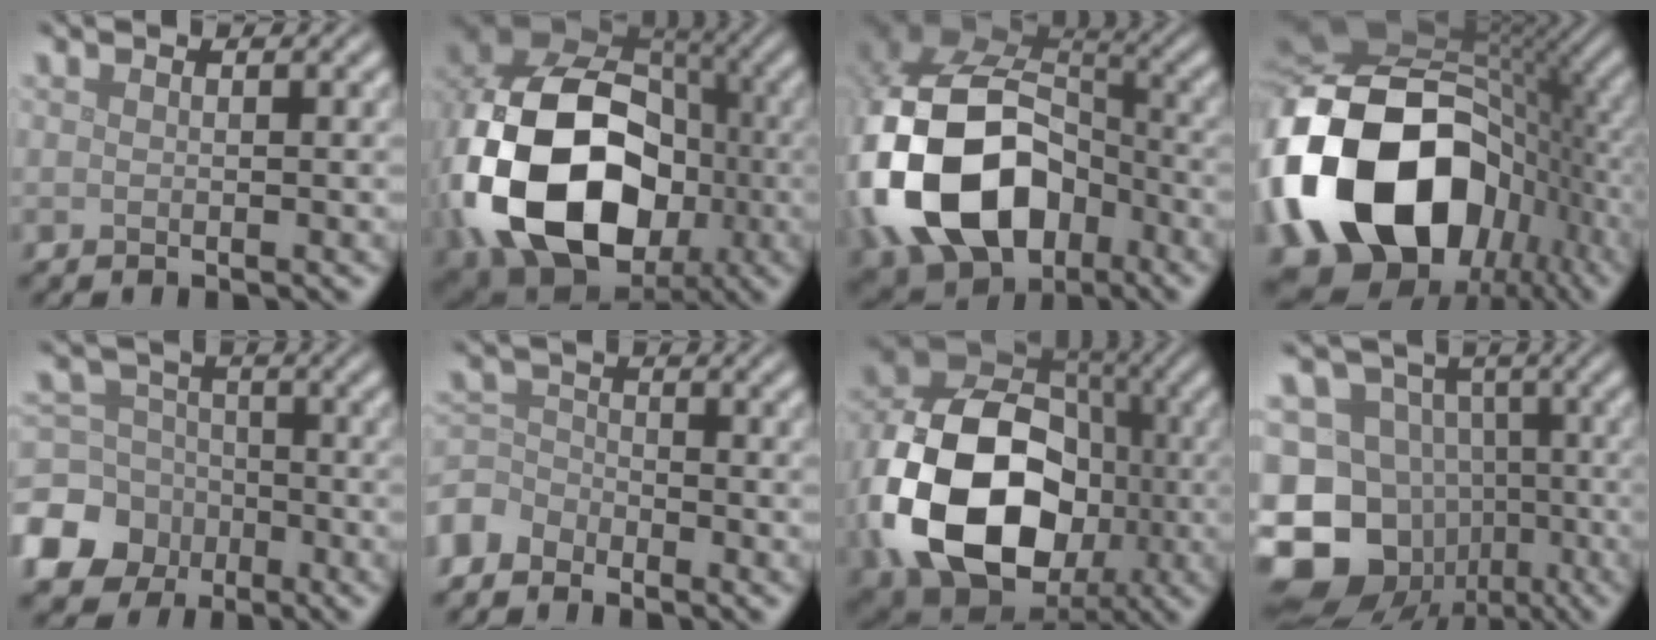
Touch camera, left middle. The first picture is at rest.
{"total": 19.2, "force": [-3.1, 14.7, 12.0], "torque": [-0.264, -0.043, -0.032]}
{"total": 17.1, "force": [-4.7, 12.3, 10.9], "torque": [-0.255, -0.030, -0.080]}
{"total": 20.4, "force": [-5.0, 14.6, 13.3], "torque": [-0.290, -0.022, -0.079]}
{"total": 10.2, "force": [-5.1, 8.5, 2.4], "torque": [-0.066, -0.032, -0.114]}
{"total": 3.1, "force": [-2.6, 1.6, 0.3], "torque": [-0.007, 0.001, -0.067]}
{"total": 17.2, "force": [-2.9, 13.0, 10.9], "torque": [-0.224, -0.023, -0.045]}
{"total": 17.8, "force": [-7.0, 15.2, 6.1], "torque": [-0.139, -0.024, -0.117]}